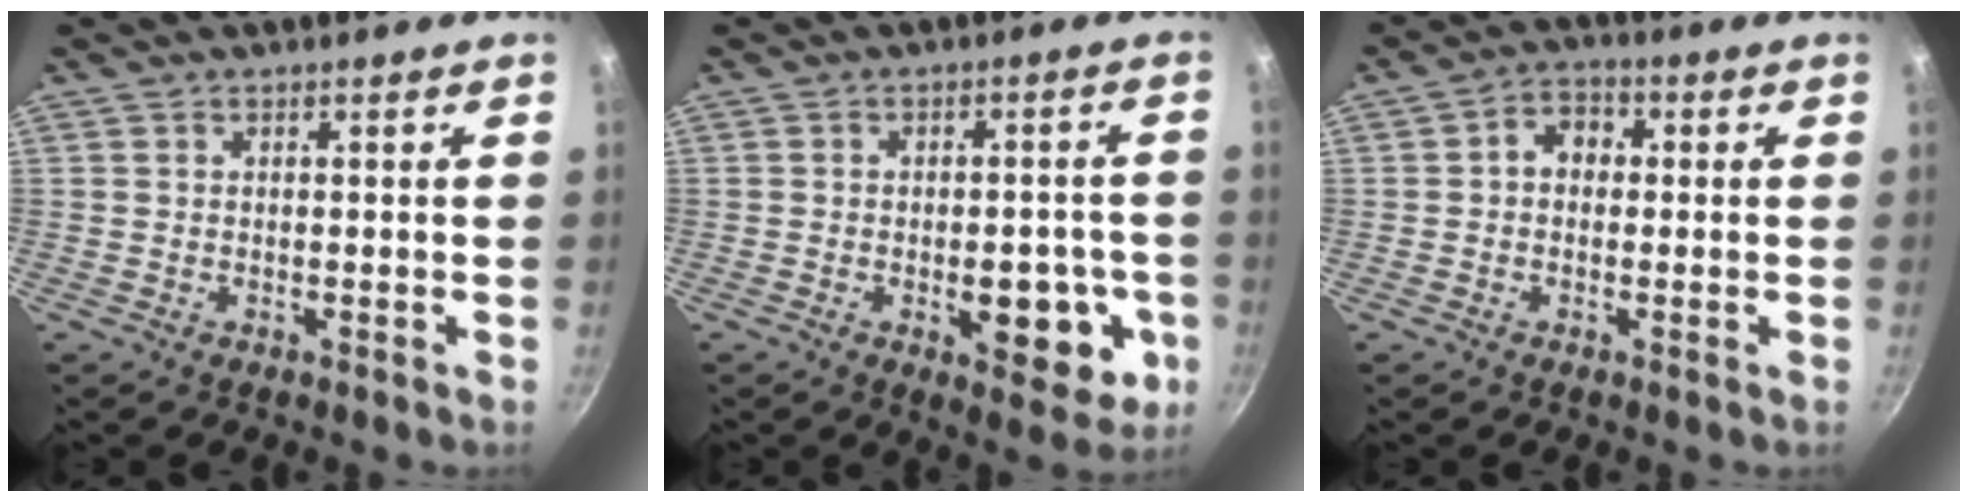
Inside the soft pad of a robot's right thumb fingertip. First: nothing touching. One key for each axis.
{"total": 11.5, "fx": -3.1, "fy": 5.8, "fz": 9.5, "tx": -0.085, "ty": 0.009, "tz": -0.035}
{"total": 4.8, "fx": 0.3, "fy": 3.9, "fz": 2.9, "tx": -0.021, "ty": 0.012, "tz": -0.006}